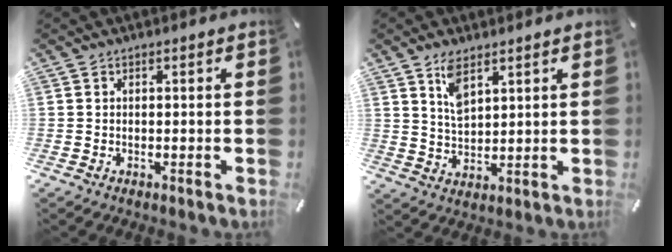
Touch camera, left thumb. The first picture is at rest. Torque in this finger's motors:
{"motor_torque": [0.57, -0.28, 0.06, 0.05, -0.07]}